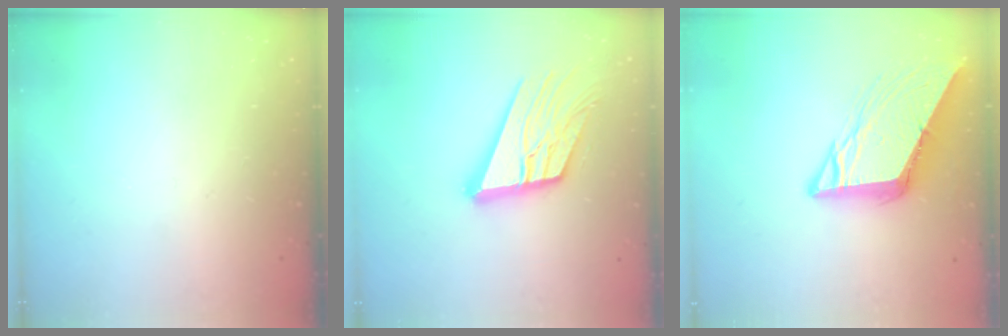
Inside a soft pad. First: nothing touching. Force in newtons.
{"total": 17.6, "press": 17.5, "slide": 2.2}
{"total": 11.0, "press": 10.9, "slide": 1.2}